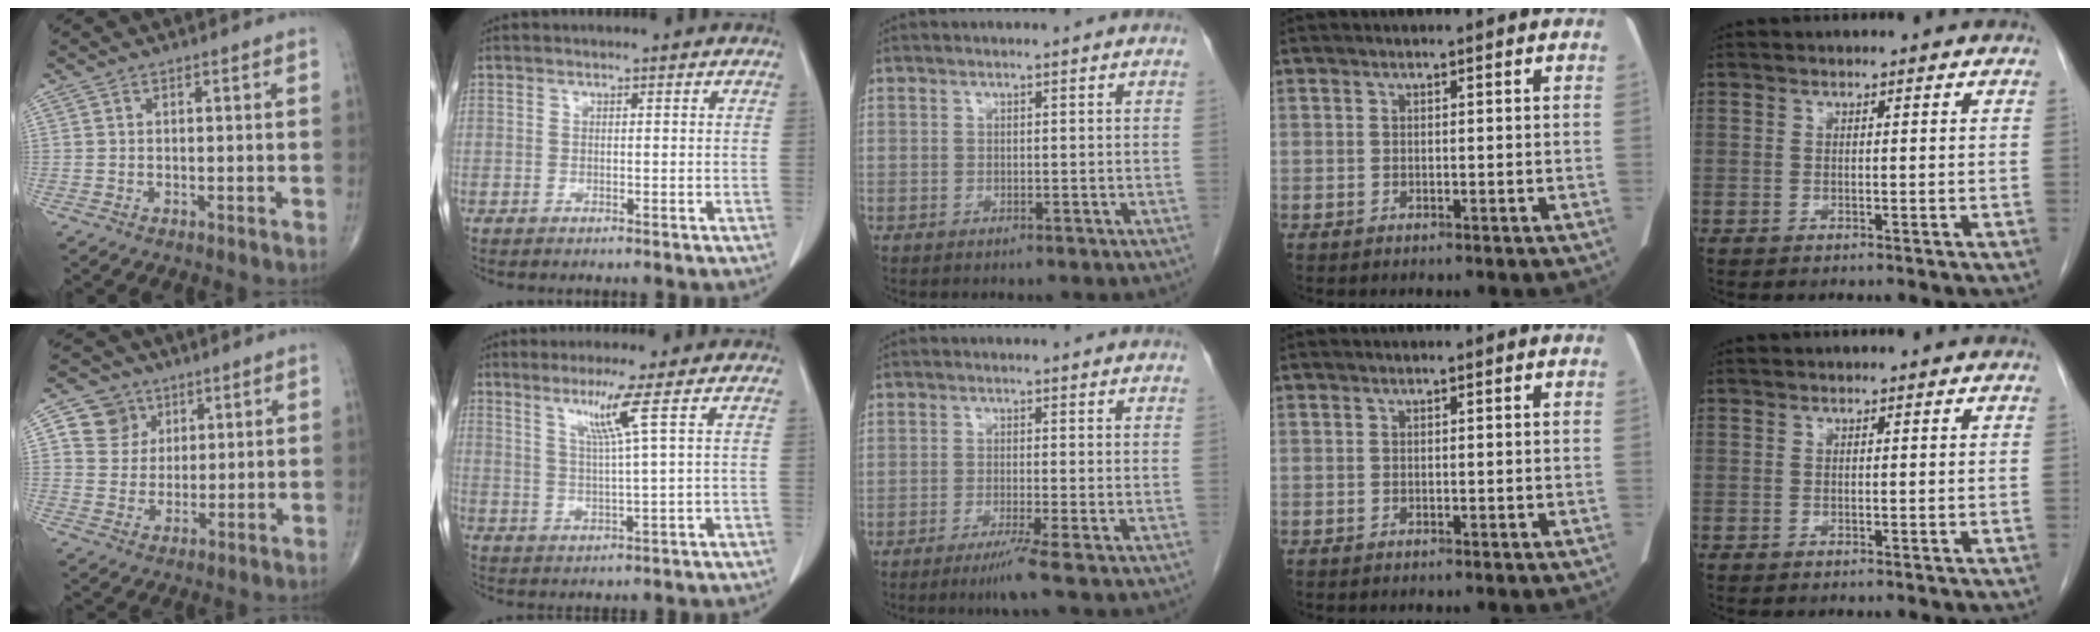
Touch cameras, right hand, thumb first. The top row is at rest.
{"thumb": {"total": 7.2, "force": [3.0, 6.4, 1.4], "torque": [0.008, -0.011, 0.055]}, "index": {"total": 5.7, "force": [2.7, -1.5, 4.8], "torque": [-0.095, -0.010, 0.057]}, "middle": {"total": 3.5, "force": [-2.2, -1.2, 2.4], "torque": [-0.043, -0.011, -0.045]}}